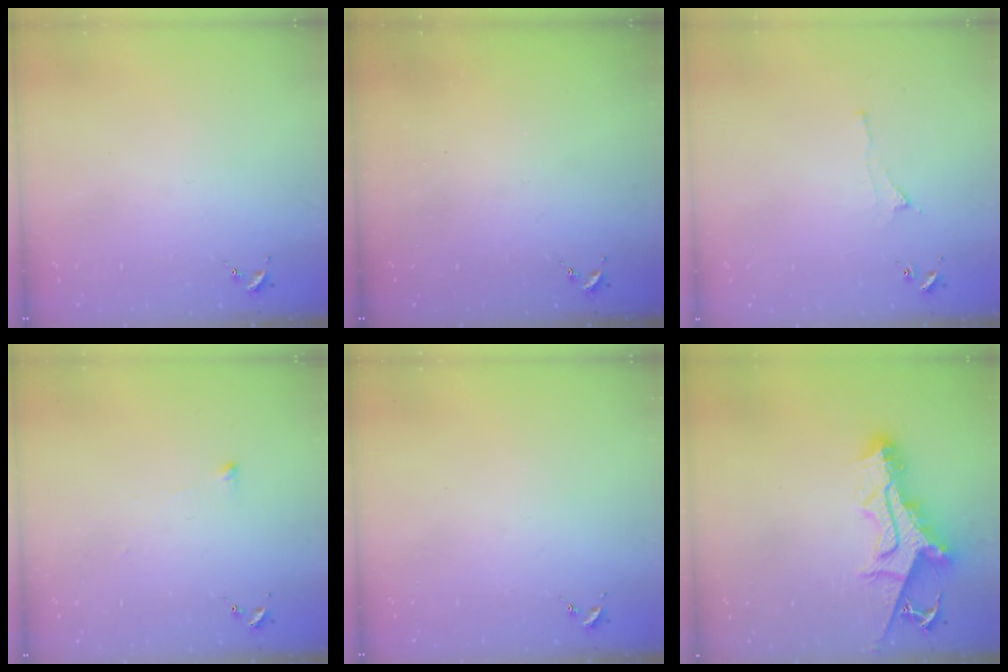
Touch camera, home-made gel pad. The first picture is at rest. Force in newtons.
{"total": 0.0}
{"total": 3.3, "press": 3.3, "slide": 0.5}
{"total": 2.7, "press": 2.6, "slide": 0.5}
{"total": 0.0}
{"total": 15.2, "press": 15.1, "slide": 0.7}